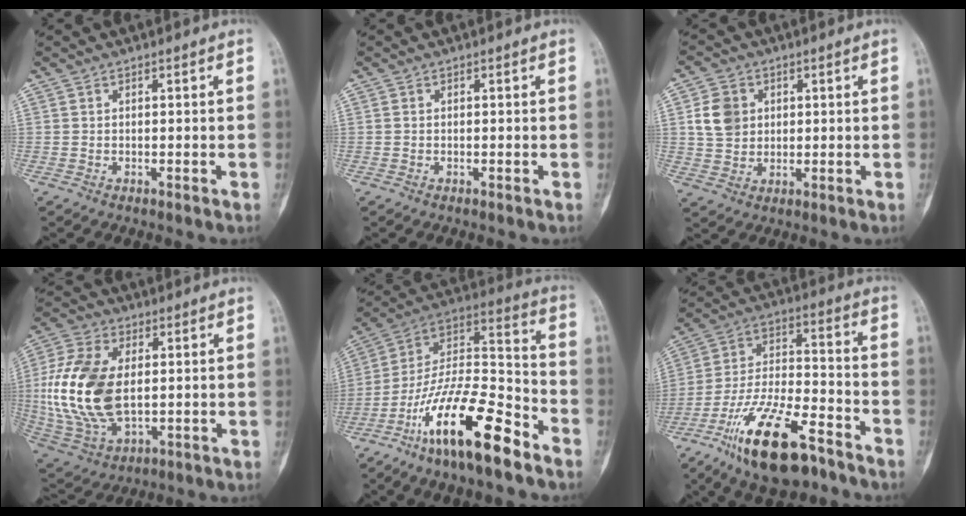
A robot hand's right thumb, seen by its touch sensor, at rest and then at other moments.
{"total": 0.0}
{"total": 7.1, "force": [1.7, 5.9, 3.6], "torque": [-0.051, -0.003, 0.032]}
{"total": 19.4, "force": [0.9, 11.2, 15.7], "torque": [-0.338, -0.009, 0.026]}
{"total": 21.2, "force": [-12.9, 6.0, 15.7], "torque": [-0.299, 0.074, -0.236]}
{"total": 19.3, "force": [-12.2, 6.8, 13.3], "torque": [-0.249, 0.070, -0.218]}